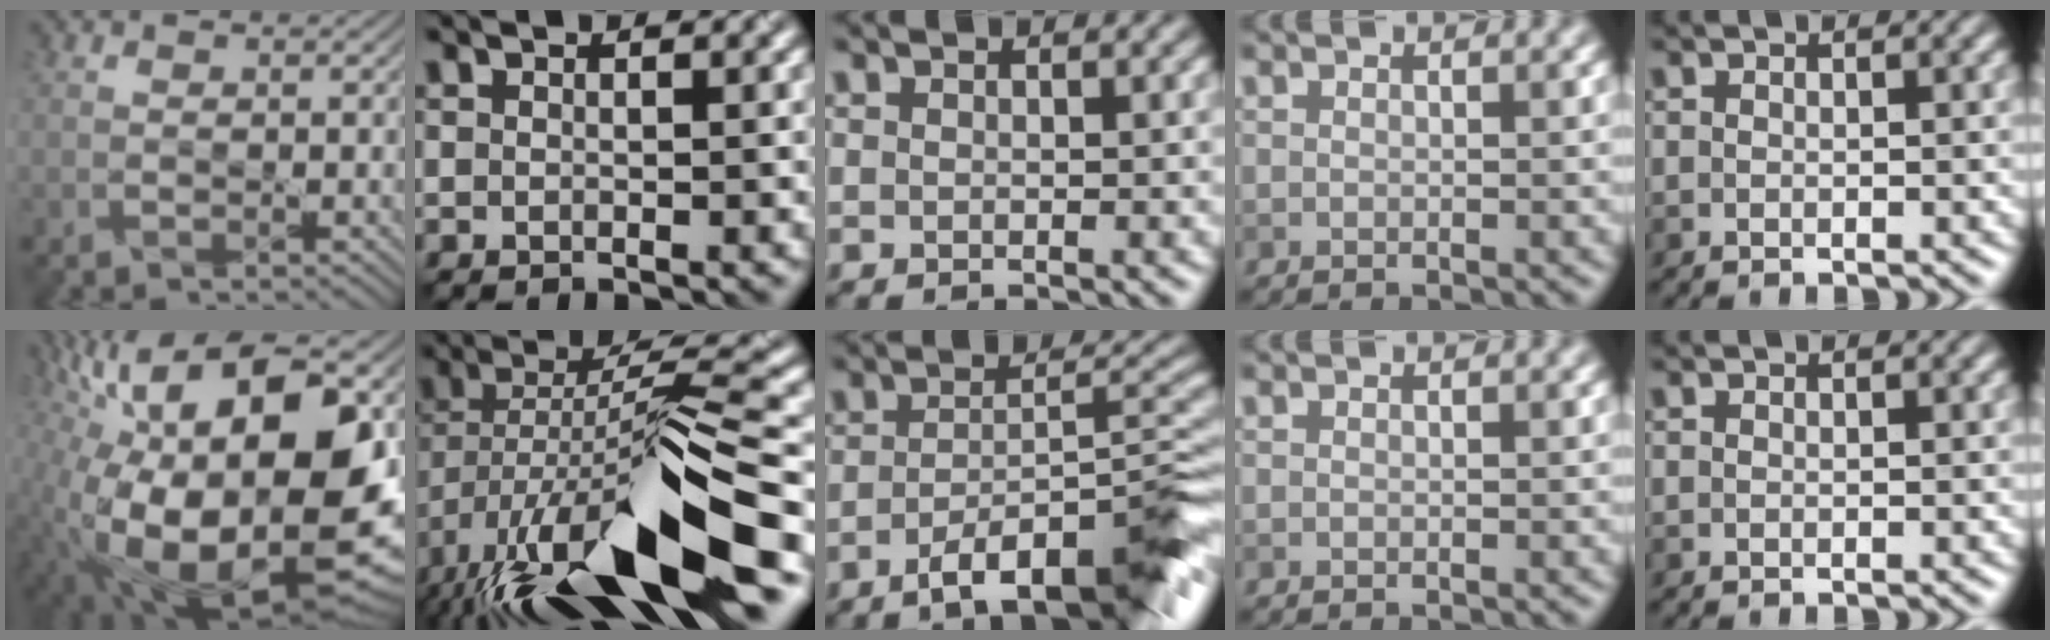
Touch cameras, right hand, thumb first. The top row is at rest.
{"thumb": {"total": 19.9, "force": [0.0, 9.6, 17.4], "torque": [-0.337, -0.001, 0.003]}, "index": {"total": 16.2, "force": [-6.9, 4.4, 14.0], "torque": [-0.252, 0.000, -0.116]}, "middle": {"total": 9.9, "force": [-5.9, 2.3, 7.6], "torque": [-0.102, 0.002, -0.091]}}